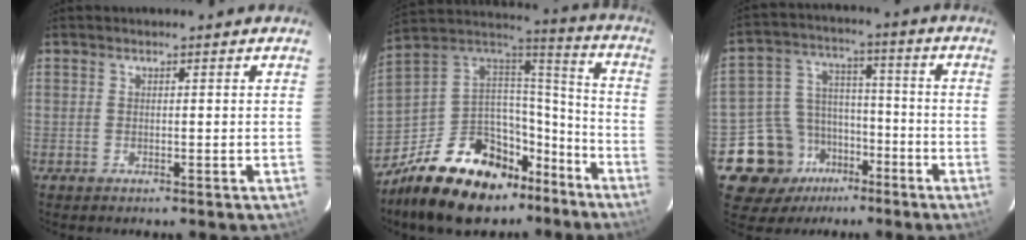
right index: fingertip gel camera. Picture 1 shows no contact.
{"total": 24.7, "force": [-15.9, 13.5, 13.1], "torque": [-0.262, 0.033, -0.239]}
{"total": 13.0, "force": [-7.5, 9.8, 4.0], "torque": [-0.105, 0.038, -0.113]}